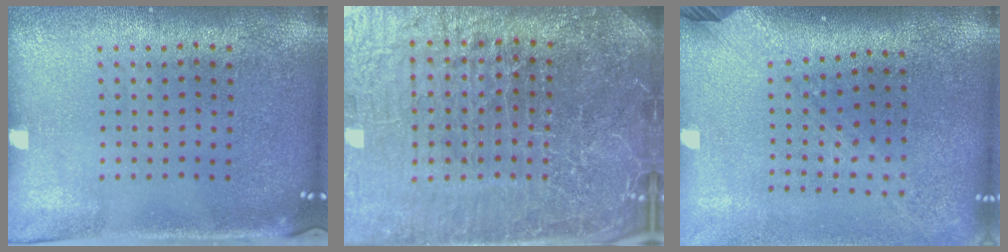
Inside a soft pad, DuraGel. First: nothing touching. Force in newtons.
{"total": 6.6, "press": 5.9, "slide": 2.8}
{"total": 2.3, "press": 1.7, "slide": 1.6}